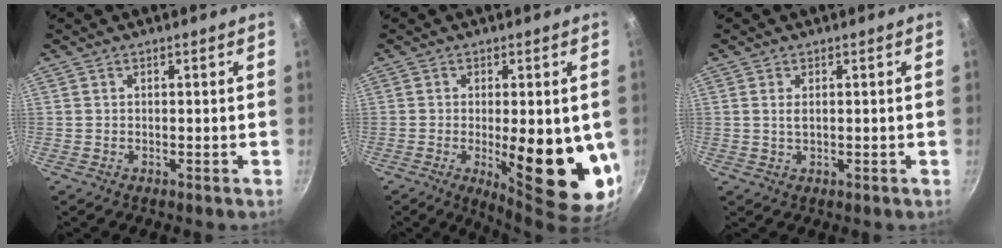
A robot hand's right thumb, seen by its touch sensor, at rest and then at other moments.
{"total": 17.1, "force": [-2.0, 5.6, 16.0], "torque": [-0.197, -0.024, -0.016]}
{"total": 1.8, "force": [0.4, 0.9, 1.4], "torque": [-0.028, 0.000, 0.008]}